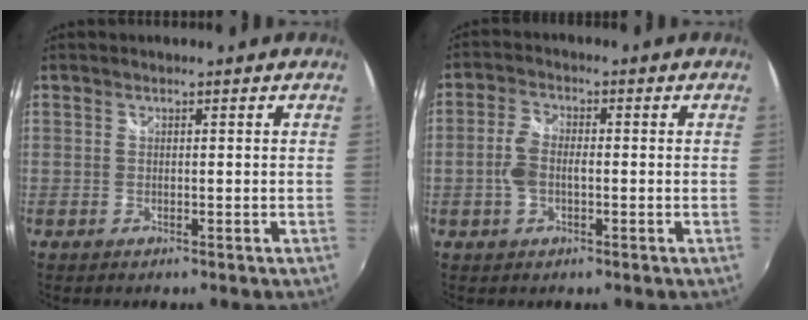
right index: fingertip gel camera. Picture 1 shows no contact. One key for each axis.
{"total": 5.0, "fx": -0.9, "fy": 2.8, "fz": 4.0, "tx": -0.088, "ty": 0.006, "tz": -0.016}